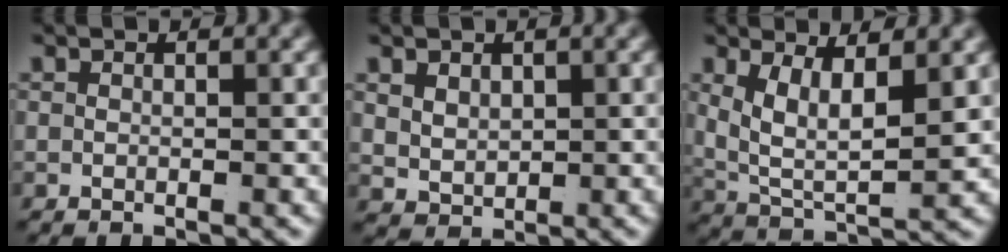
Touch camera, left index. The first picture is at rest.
{"total": 2.2, "force": [0.9, 1.6, 1.2], "torque": [-0.030, -0.017, 0.034]}
{"total": 5.9, "force": [1.3, 3.8, 4.4], "torque": [-0.109, -0.034, 0.035]}